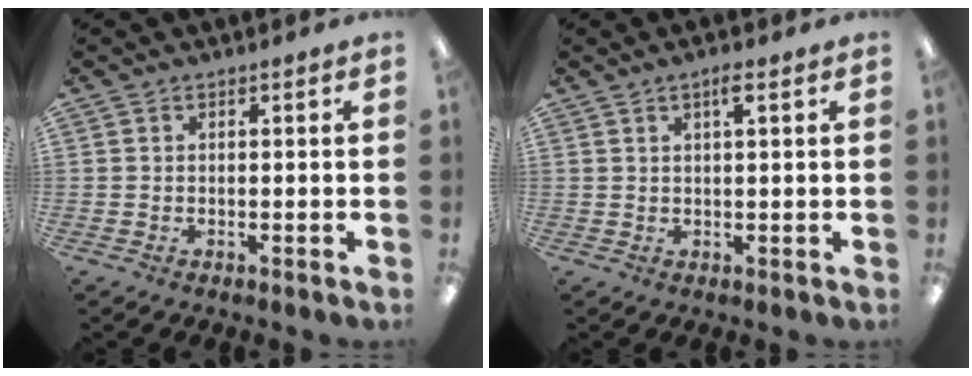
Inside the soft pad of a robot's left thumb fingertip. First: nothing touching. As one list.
[{"total": 2.6, "force": [1.6, 0.4, 2.1], "torque": [-0.038, 0.001, 0.023]}]